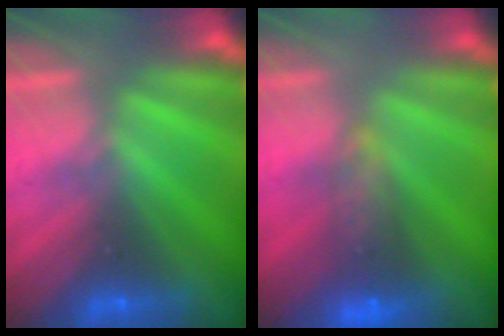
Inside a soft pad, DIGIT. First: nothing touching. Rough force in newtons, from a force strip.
{"total": 7.7}